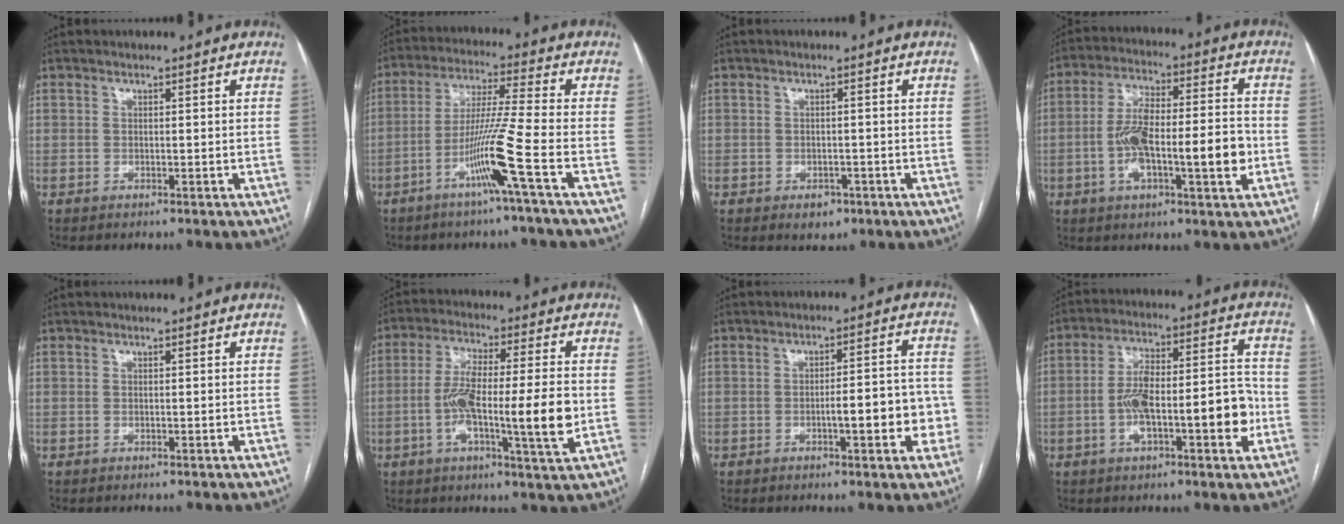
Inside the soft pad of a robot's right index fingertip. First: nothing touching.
{"total": 10.0, "force": [-4.4, -2.2, 8.7], "torque": [-0.169, -0.007, -0.090]}
{"total": 2.6, "force": [-1.4, 1.8, 1.2], "torque": [-0.010, 0.003, -0.011]}
{"total": 14.2, "force": [-2.7, 3.4, 13.6], "torque": [-0.236, 0.021, -0.044]}
{"total": 0.0}
{"total": 13.8, "force": [-2.2, 1.3, 13.6], "torque": [-0.240, 0.001, -0.042]}
{"total": 7.9, "force": [-2.2, 2.0, 7.4], "torque": [-0.093, 0.024, -0.025]}
{"total": 14.2, "force": [-3.4, 3.7, 13.3], "torque": [-0.214, 0.033, -0.051]}